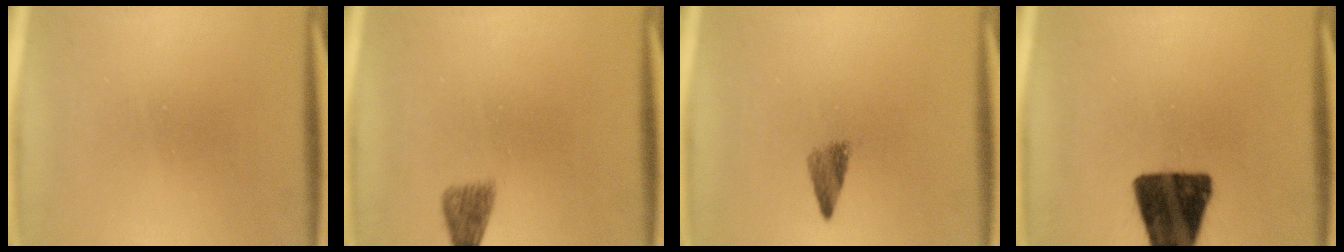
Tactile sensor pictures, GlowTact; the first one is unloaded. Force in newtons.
{"total": 2.1}
{"total": 2.4}
{"total": 15.1}